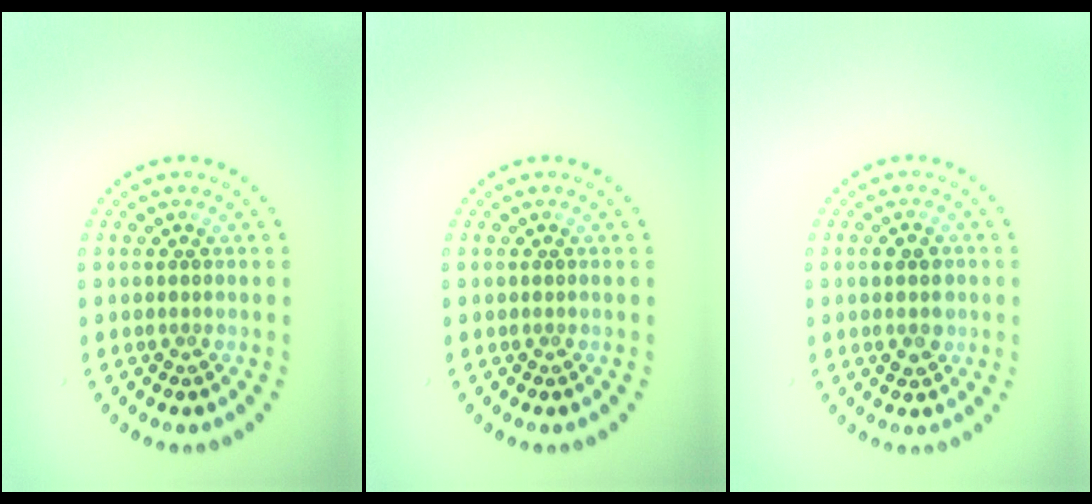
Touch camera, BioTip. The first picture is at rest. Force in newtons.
{"total": 0.0}
{"total": 2.8, "press": 2.8, "slide": 0.1}